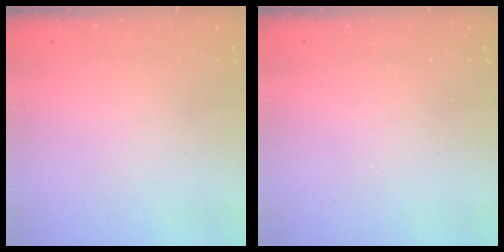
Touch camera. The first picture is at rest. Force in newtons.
{"total": 0.0}